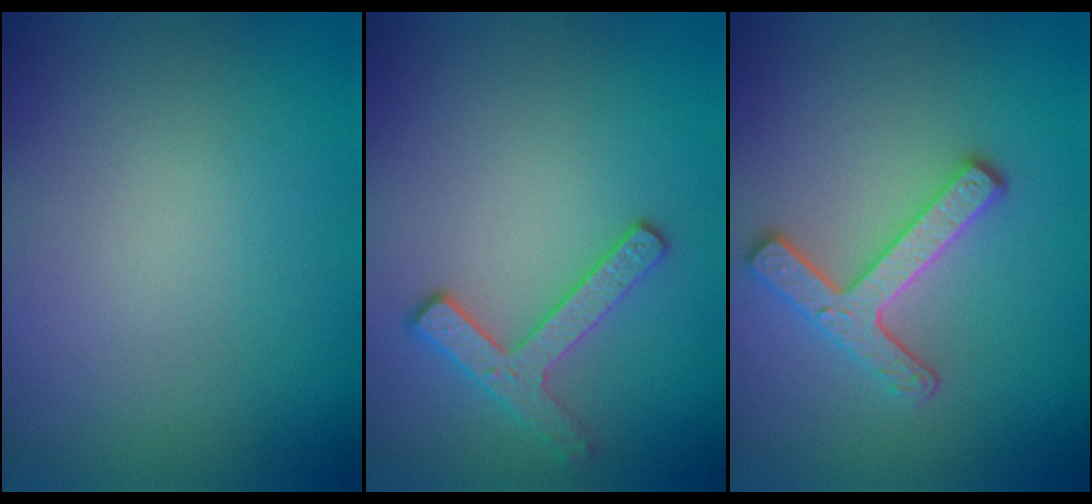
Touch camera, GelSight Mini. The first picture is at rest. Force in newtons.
{"total": 2.5, "press": 2.5, "slide": 0.4}
{"total": 3.8, "press": 3.1, "slide": 2.1}